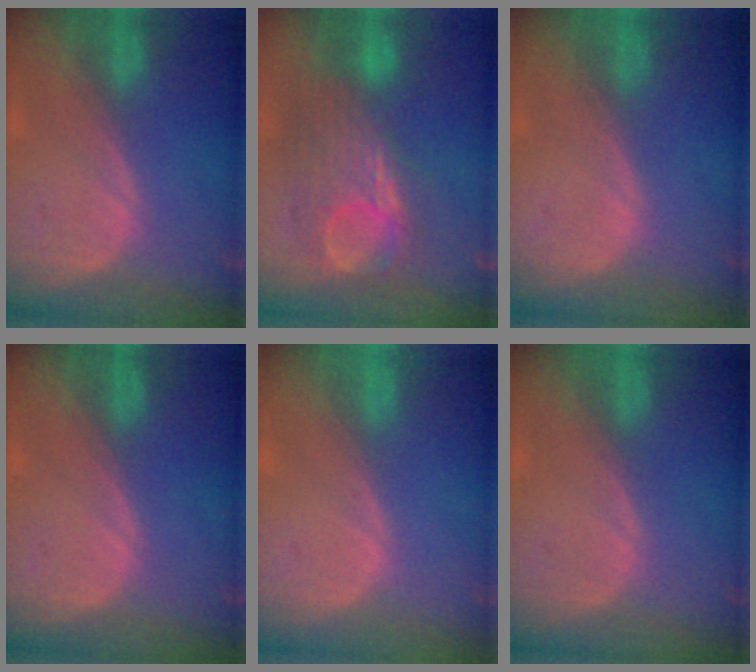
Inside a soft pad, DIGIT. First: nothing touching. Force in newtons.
{"total": 9.6, "press": 9.4, "slide": 2.1}
{"total": 0.0}
{"total": 0.0}
{"total": 0.0}
{"total": 0.0}